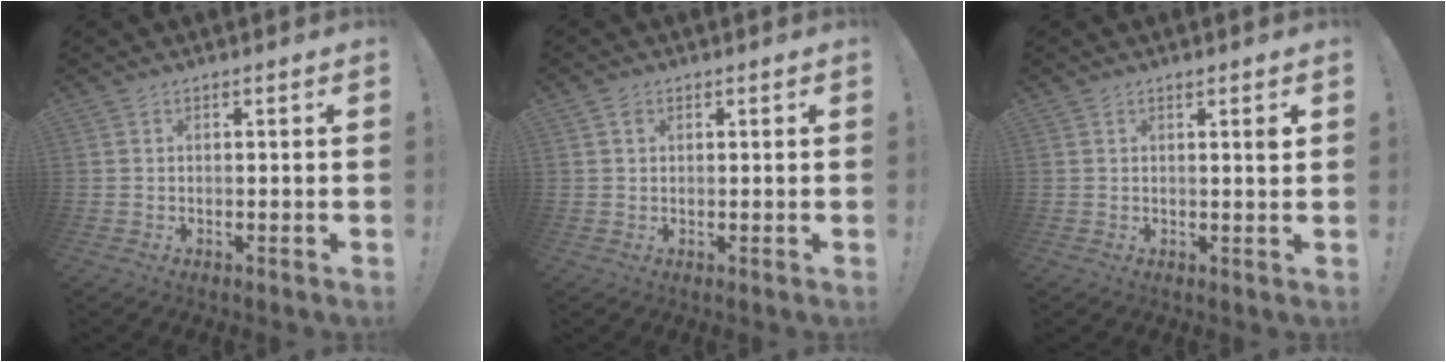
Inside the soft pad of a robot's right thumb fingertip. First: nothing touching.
{"total": 1.1, "force": [0.5, 0.8, 0.6], "torque": [-0.008, 0.002, 0.008]}
{"total": 1.4, "force": [0.8, -0.2, 1.1], "torque": [-0.012, -0.005, 0.011]}